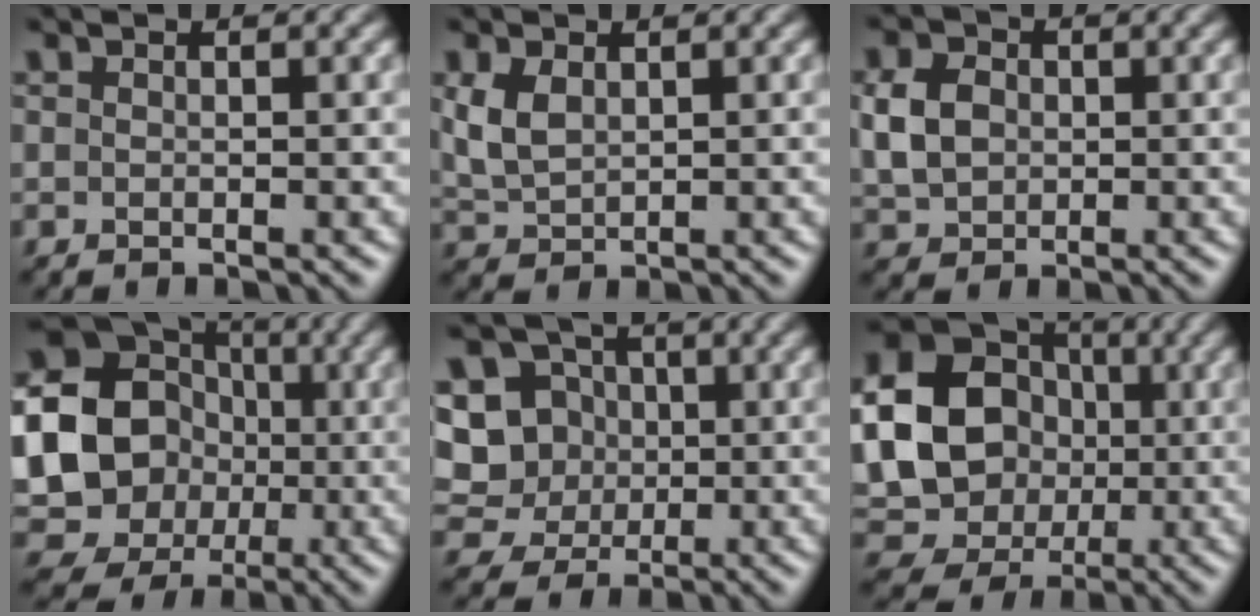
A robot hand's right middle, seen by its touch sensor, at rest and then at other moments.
{"total": 2.9, "force": [0.9, 1.8, 2.0], "torque": [-0.053, 0.002, 0.025]}
{"total": 3.9, "force": [0.3, 3.2, 2.3], "torque": [-0.059, 0.004, 0.001]}
{"total": 23.0, "force": [-0.8, 21.8, 7.3], "torque": [-0.200, 0.011, -0.063]}
{"total": 10.2, "force": [2.0, 9.4, 3.5], "torque": [-0.106, 0.037, 0.030]}
{"total": 20.3, "force": [1.0, 18.4, 8.4], "torque": [-0.220, 0.022, -0.028]}